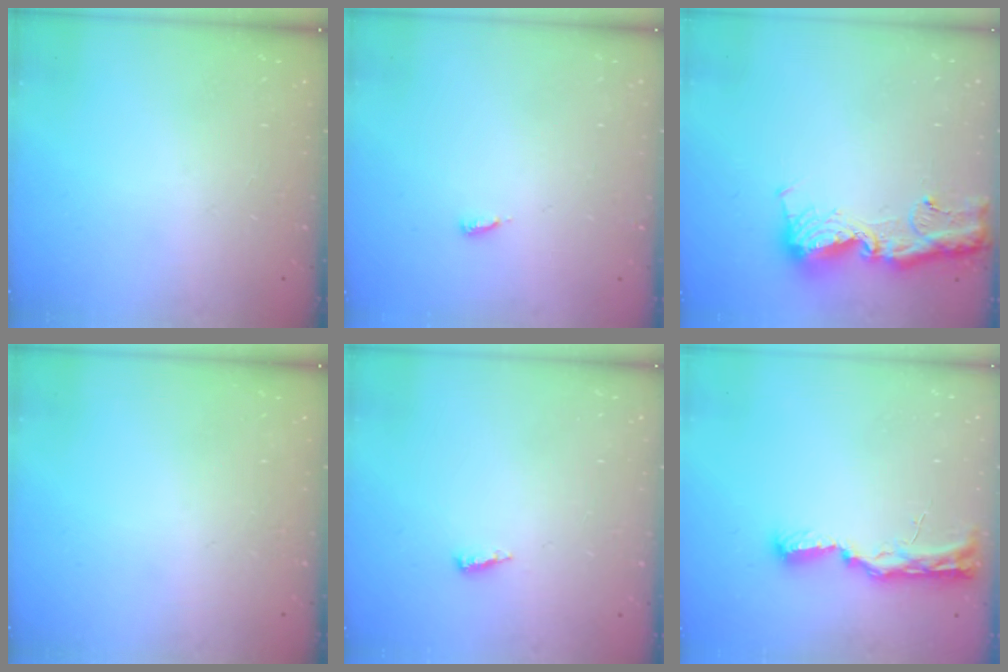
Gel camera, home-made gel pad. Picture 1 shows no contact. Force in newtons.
{"total": 2.9, "press": 2.9, "slide": 0.2}
{"total": 13.2, "press": 13.1, "slide": 1.3}
{"total": 0.0}
{"total": 2.5, "press": 2.5, "slide": 0.2}
{"total": 8.9, "press": 8.9, "slide": 1.3}